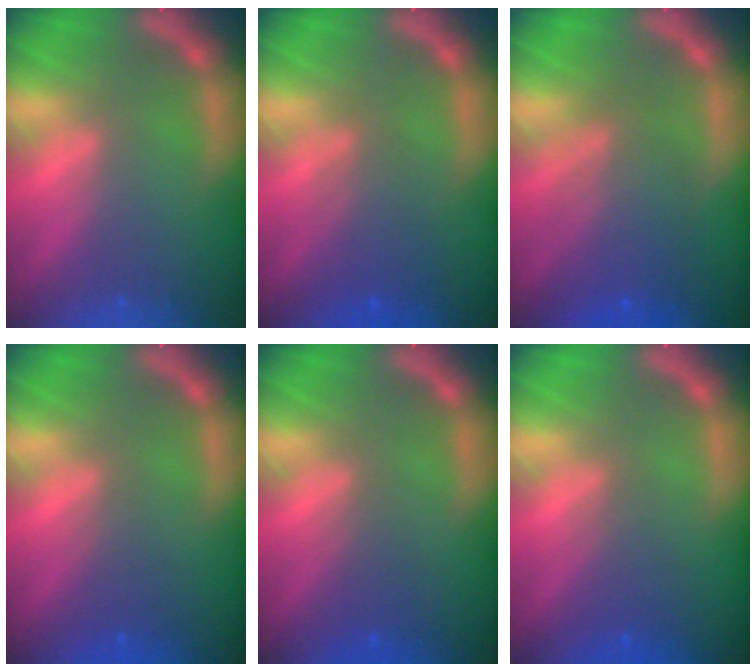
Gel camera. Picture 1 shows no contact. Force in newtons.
{"total": 3.6}
{"total": 6.0}
{"total": 2.0}
{"total": 2.0}
{"total": 2.5}